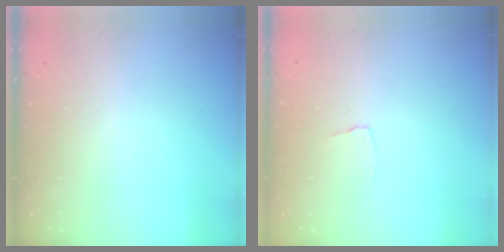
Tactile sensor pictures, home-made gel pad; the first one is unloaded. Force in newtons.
{"total": 2.9, "press": 2.8, "slide": 0.3}